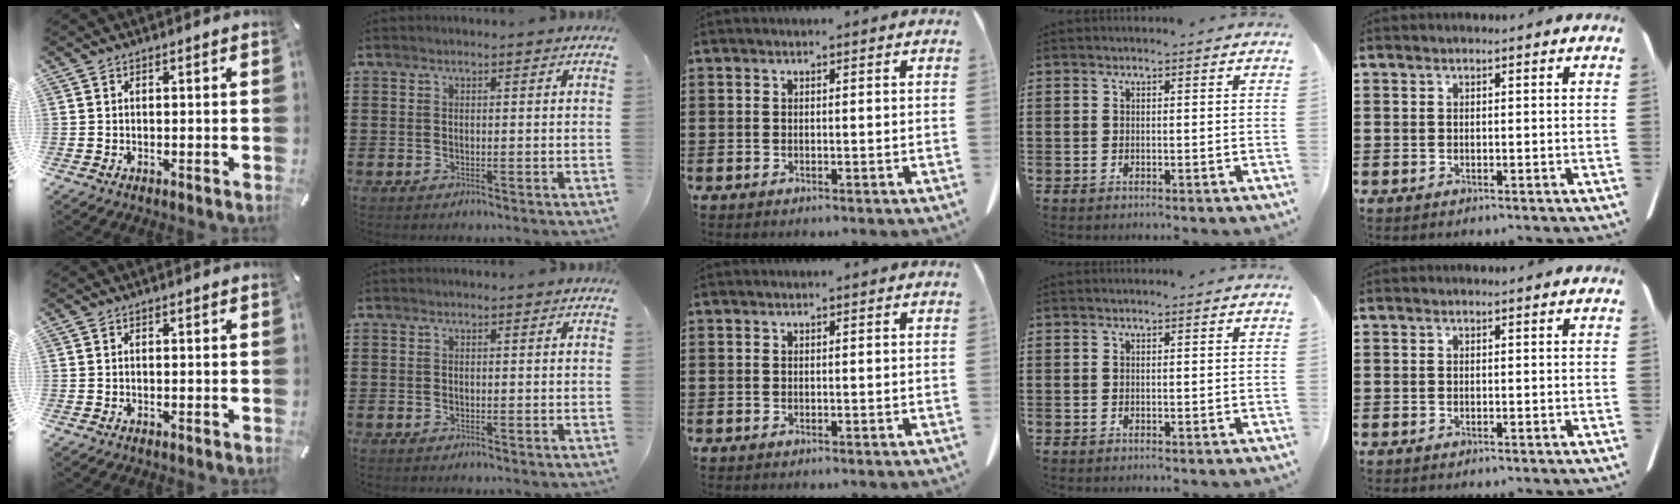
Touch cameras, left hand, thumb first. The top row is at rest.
{}